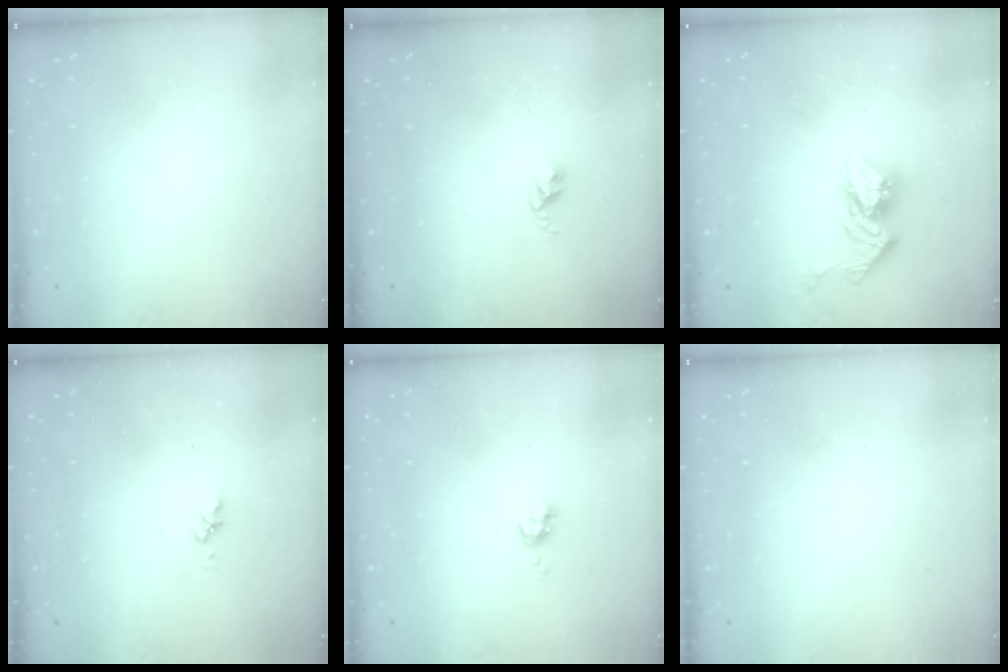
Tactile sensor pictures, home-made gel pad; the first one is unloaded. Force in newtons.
{"total": 2.4, "press": 2.4, "slide": 0.3}
{"total": 11.5, "press": 11.4, "slide": 1.0}
{"total": 1.6, "press": 1.6, "slide": 0.3}
{"total": 5.4, "press": 5.3, "slide": 0.7}
{"total": 0.0}